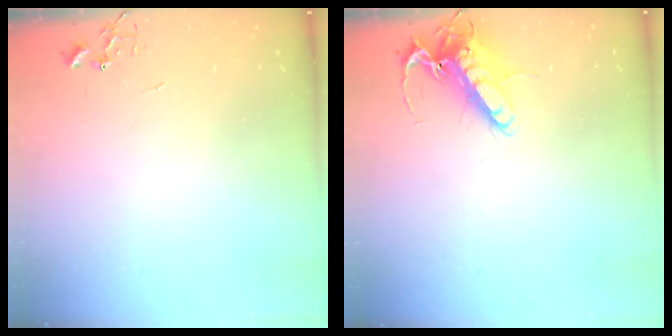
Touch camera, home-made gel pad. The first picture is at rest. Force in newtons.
{"total": 13.7, "press": 13.5, "slide": 1.9}